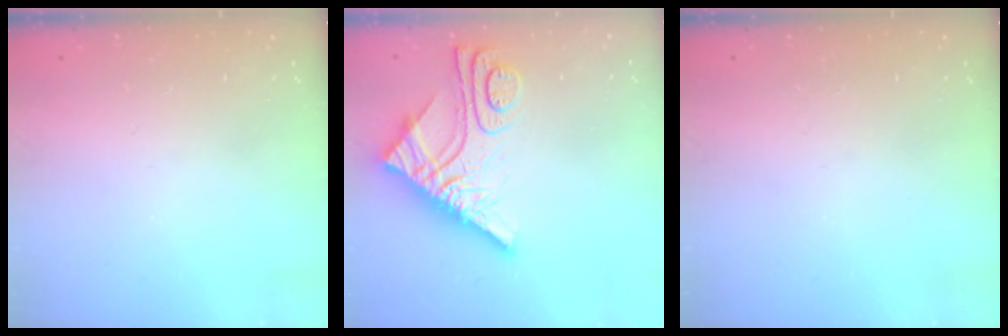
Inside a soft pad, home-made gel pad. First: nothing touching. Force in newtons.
{"total": 12.6, "press": 12.5, "slide": 1.2}
{"total": 0.0}